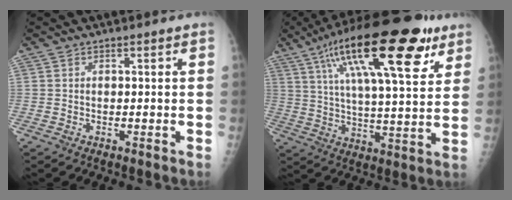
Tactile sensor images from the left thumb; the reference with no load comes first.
{"total": 25.1, "force": [12.7, 7.6, 20.3], "torque": [-0.312, -0.013, 0.202]}